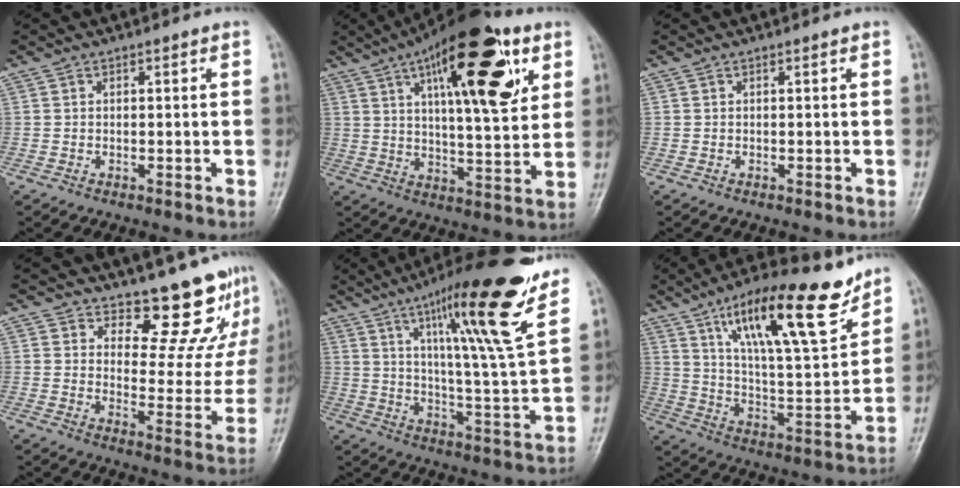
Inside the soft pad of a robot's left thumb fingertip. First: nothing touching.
{"total": 22.0, "force": [9.5, 7.7, 18.3], "torque": [-0.250, -0.022, 0.143]}
{"total": 0.0}
{"total": 12.6, "force": [11.3, 4.5, 3.3], "torque": [0.004, -0.107, 0.143]}
{"total": 20.7, "force": [12.3, 1.6, 16.5], "torque": [-0.235, -0.058, 0.189]}
{"total": 21.3, "force": [13.2, 5.8, 15.7], "torque": [-0.224, -0.058, 0.226]}